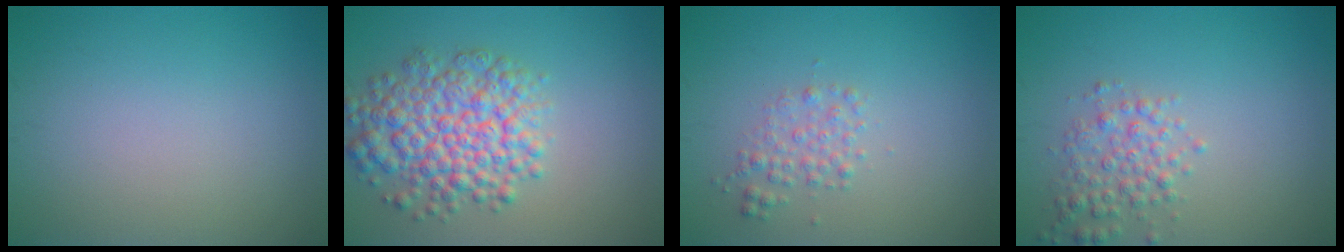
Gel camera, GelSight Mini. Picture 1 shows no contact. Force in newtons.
{"total": 6.9, "press": 6.9, "slide": 0.3}
{"total": 1.7, "press": 1.7, "slide": 0.1}
{"total": 2.7, "press": 2.7, "slide": 0.0}